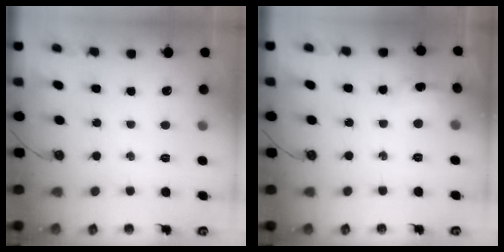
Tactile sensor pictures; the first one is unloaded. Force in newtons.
{"total": 8.1, "press": 8.1, "slide": 0.8}